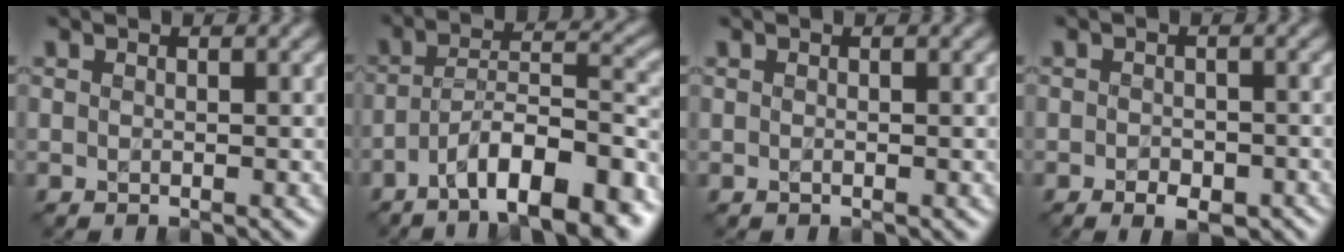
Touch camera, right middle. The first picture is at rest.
{"total": 10.3, "force": [-6.1, 3.1, 7.8], "torque": [-0.114, 0.019, -0.106]}
{"total": 0.0}
{"total": 2.7, "force": [-1.1, 1.6, 1.8], "torque": [-0.024, -0.002, -0.015]}